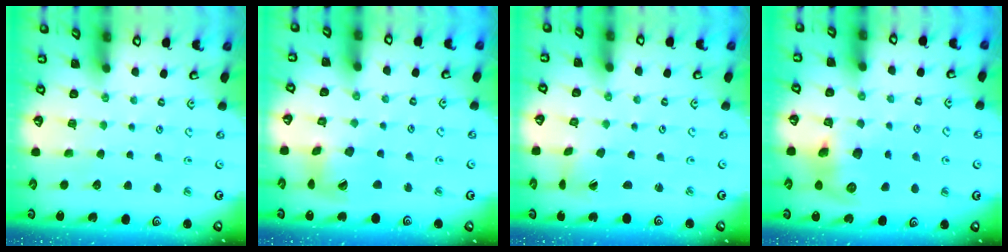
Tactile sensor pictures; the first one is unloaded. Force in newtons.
{"total": 13.0, "press": 12.9, "slide": 1.7}
{"total": 1.9, "press": 1.8, "slide": 0.2}
{"total": 9.7, "press": 9.6, "slide": 1.0}